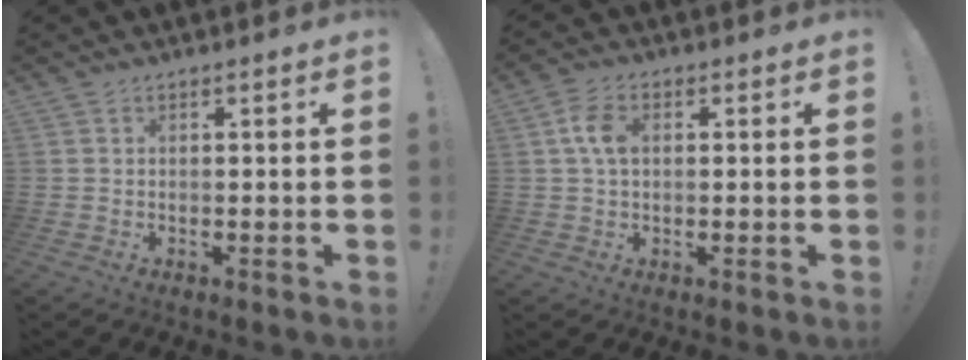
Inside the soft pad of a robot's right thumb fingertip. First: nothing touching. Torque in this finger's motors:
{"motor_torque": [-0.12, 0.01, 0.76, 0.07, 0.00]}